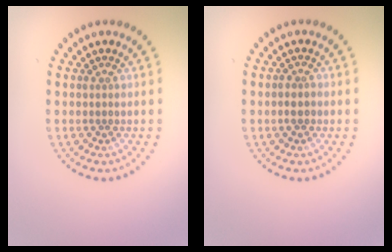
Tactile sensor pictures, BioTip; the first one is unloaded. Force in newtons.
{"total": 1.3, "press": 1.3, "slide": 0.4}